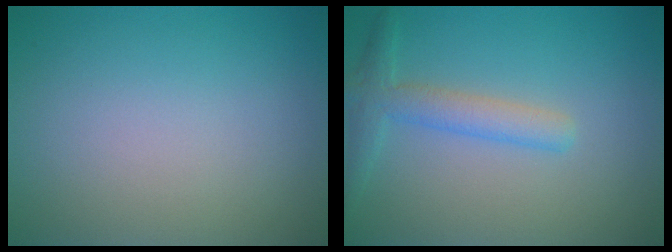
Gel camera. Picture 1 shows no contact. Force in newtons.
{"total": 2.8, "press": 2.8, "slide": 0.1}